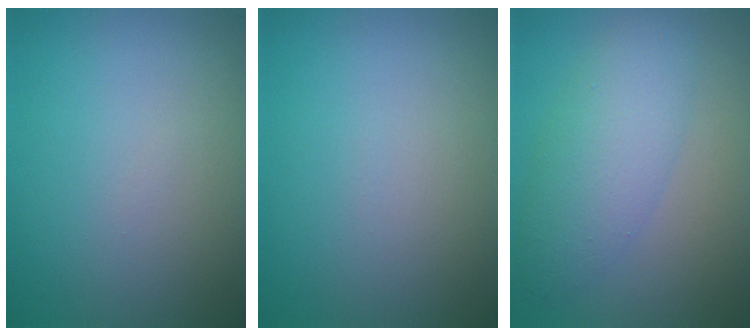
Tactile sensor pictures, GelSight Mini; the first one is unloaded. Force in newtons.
{"total": 0.0}
{"total": 4.3, "press": 4.3, "slide": 0.0}